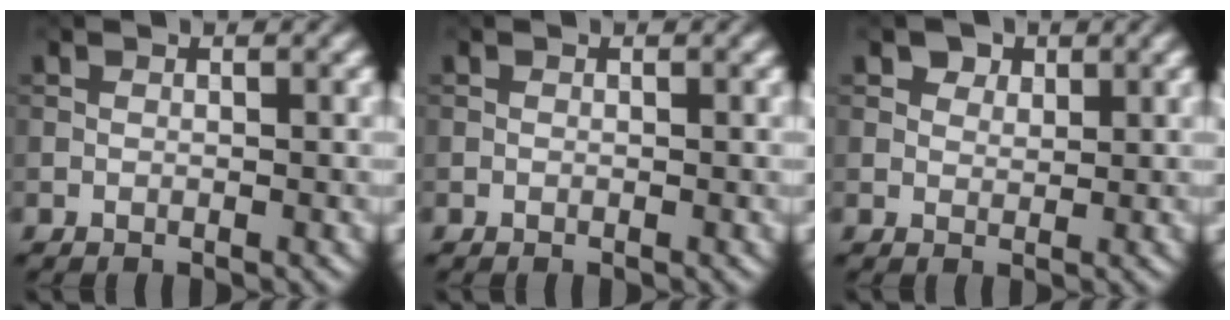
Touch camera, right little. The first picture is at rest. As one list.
[{"total": 0.0}, {"total": 2.8, "force": [1.8, 1.7, 1.1], "torque": [-0.023, -0.010, 0.033]}]